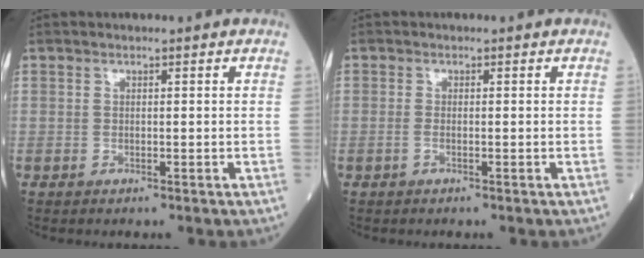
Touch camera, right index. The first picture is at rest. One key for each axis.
{"total": 0.7, "fx": -0.4, "fy": 0.0, "fz": 0.6, "tx": -0.013, "ty": 0.001, "tz": -0.008}